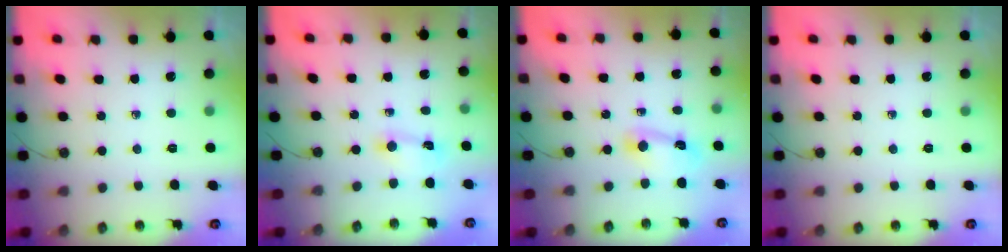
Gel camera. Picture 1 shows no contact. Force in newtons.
{"total": 1.9, "press": 1.9, "slide": 0.4}
{"total": 8.5, "press": 4.8, "slide": 7.0}
{"total": 0.0}